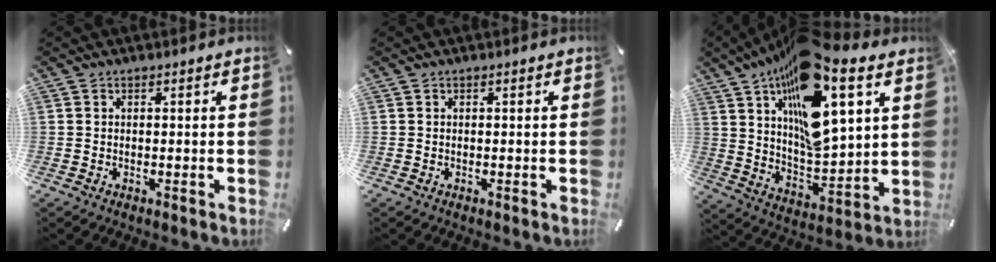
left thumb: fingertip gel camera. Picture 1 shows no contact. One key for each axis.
{"total": 0.0}
{"total": 23.4, "fx": 11.9, "fy": 10.2, "fz": 17.3, "tx": -0.286, "ty": -0.057, "tz": 0.206}